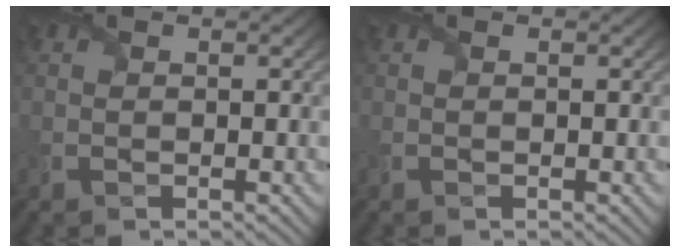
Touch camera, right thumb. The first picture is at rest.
{"total": 0.0}